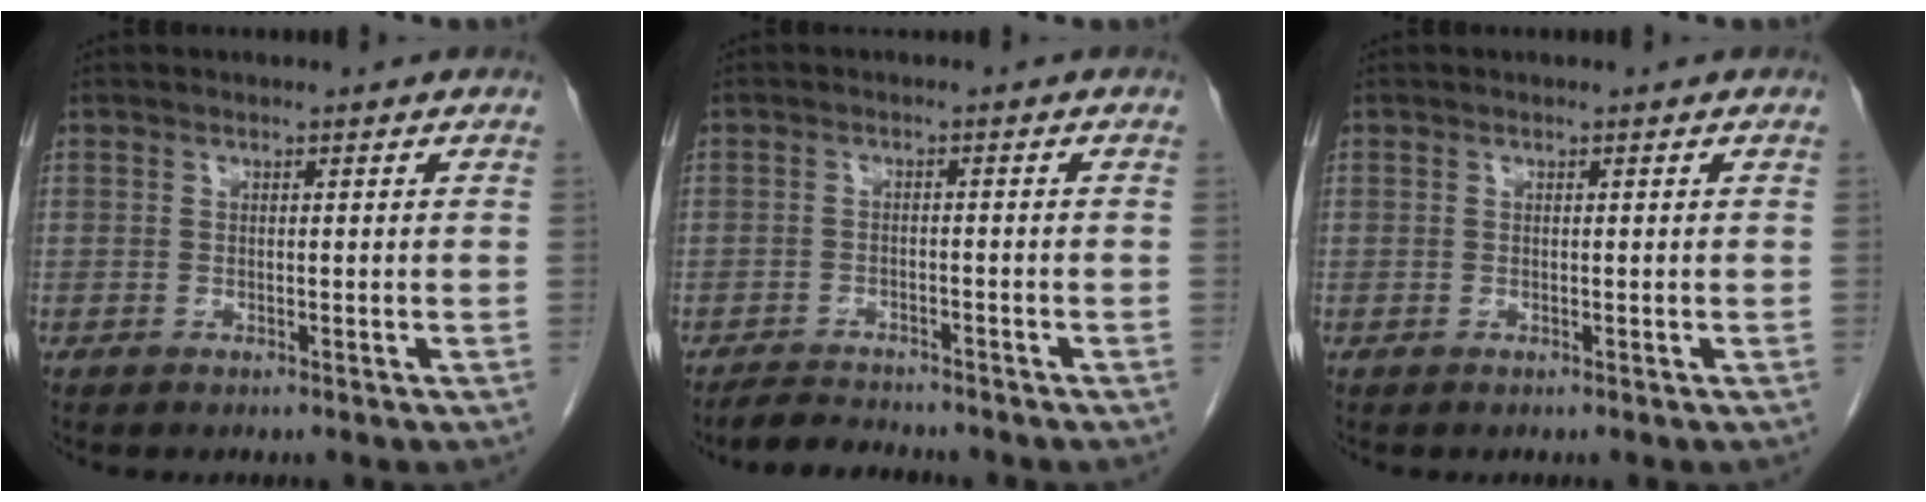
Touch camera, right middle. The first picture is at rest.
{"total": 4.5, "force": [-4.3, 1.0, 0.9], "torque": [-0.018, -0.012, -0.071]}
{"total": 0.0}